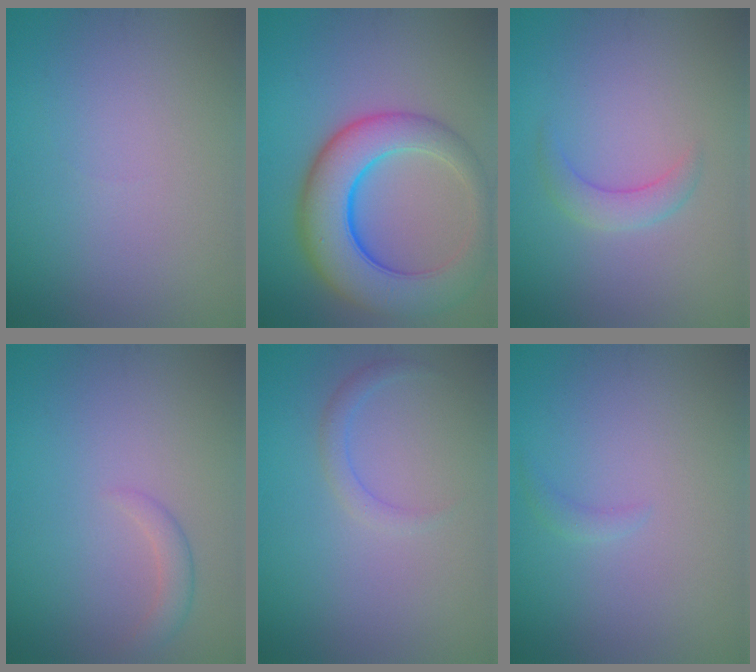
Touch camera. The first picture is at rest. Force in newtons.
{"total": 9.2, "press": 9.2, "slide": 0.6}
{"total": 2.0, "press": 2.0, "slide": 0.0}
{"total": 1.6, "press": 1.6, "slide": 0.0}
{"total": 1.3, "press": 1.3, "slide": 0.1}
{"total": 0.8, "press": 0.8, "slide": 0.1}